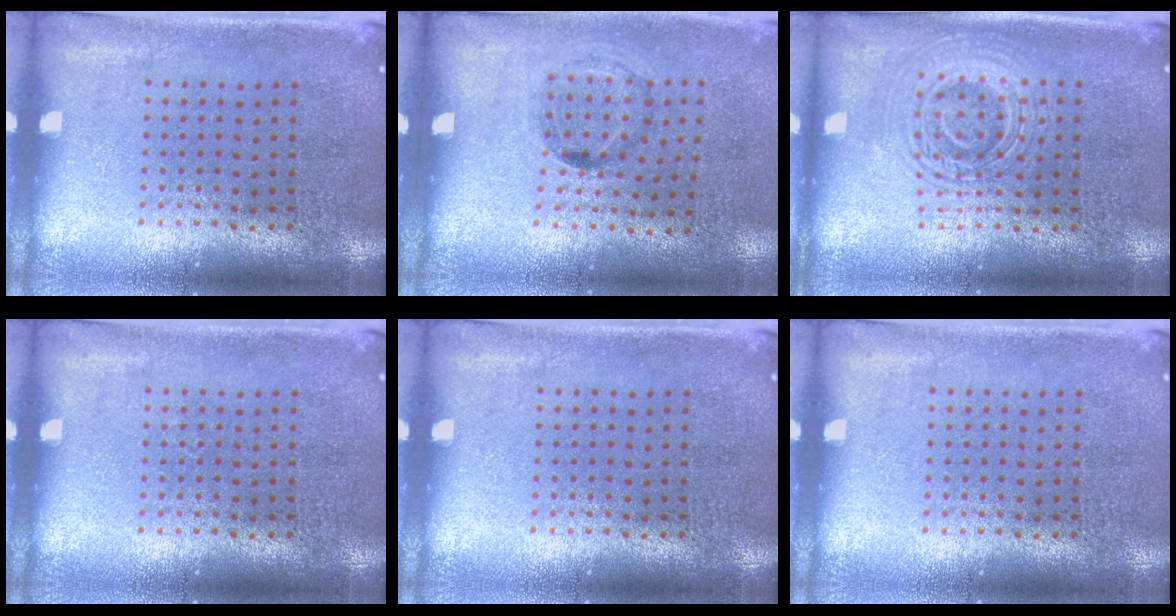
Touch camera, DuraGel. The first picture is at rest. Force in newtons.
{"total": 1.2, "press": 0.7, "slide": 1.0}
{"total": 2.8, "press": 2.8, "slide": 0.6}
{"total": 0.0}
{"total": 0.0}
{"total": 0.0}